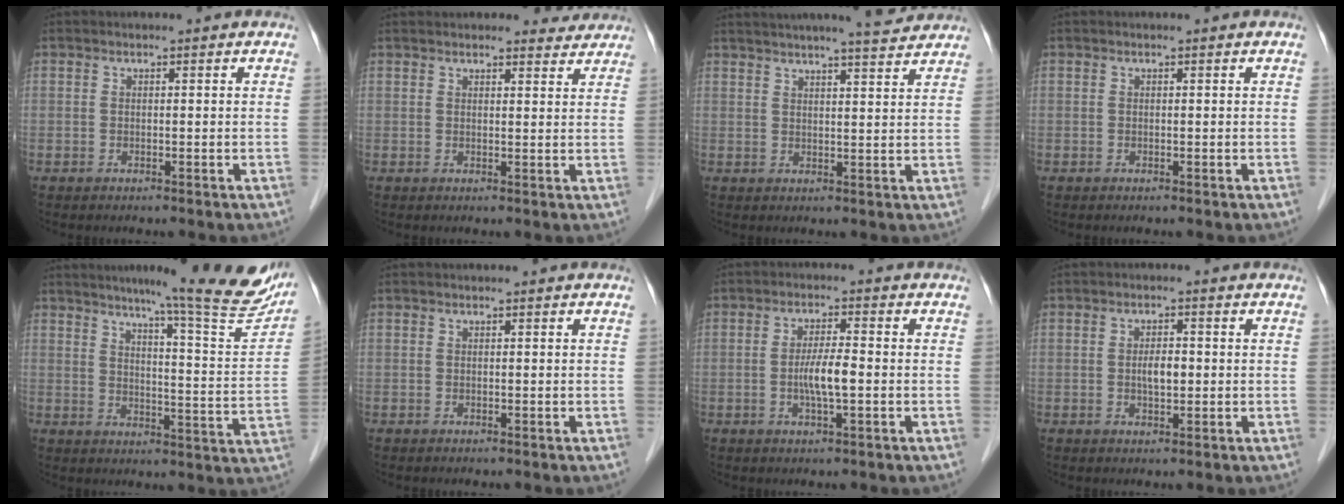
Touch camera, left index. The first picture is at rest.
{"total": 6.5, "force": [6.2, 1.6, 1.1], "torque": [-0.002, 0.017, 0.062]}
{"total": 11.3, "force": [10.2, 0.4, 4.7], "torque": [-0.075, 0.013, 0.130]}
{"total": 0.0}
{"total": 18.6, "force": [15.8, 0.3, 9.7], "torque": [-0.124, -0.048, 0.192]}
{"total": 0.0}
{"total": 4.5, "force": [-0.8, 0.4, 4.4], "torque": [-0.089, -0.003, -0.016]}
{"total": 2.9, "force": [-0.1, 1.1, 2.6], "torque": [-0.048, 0.002, 0.000]}